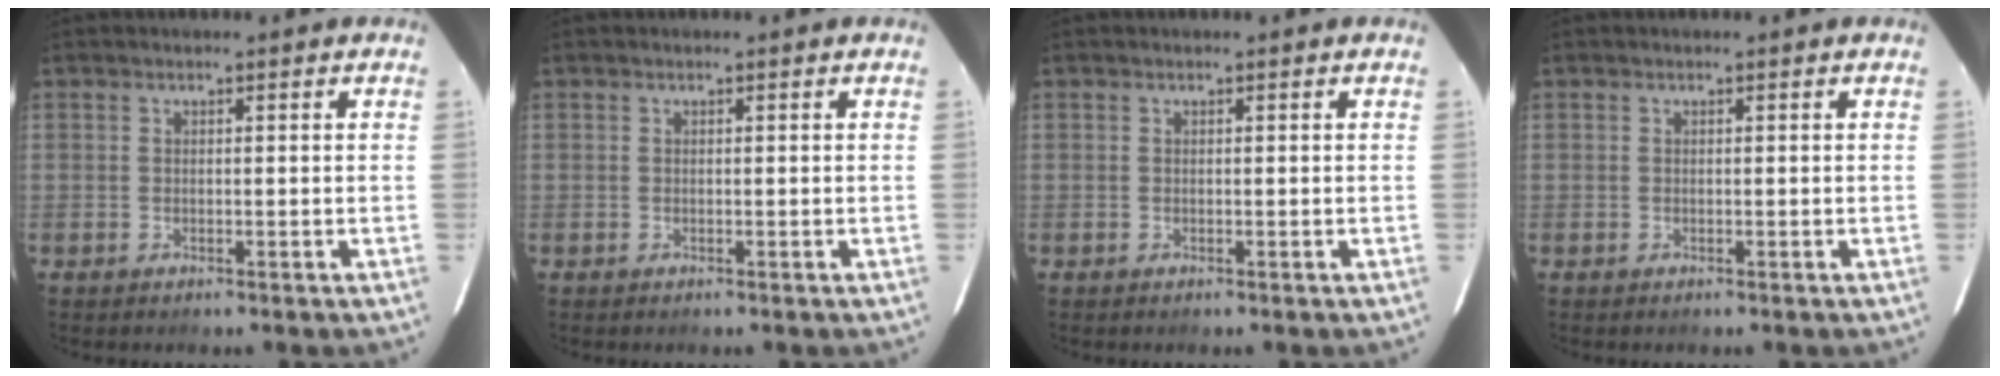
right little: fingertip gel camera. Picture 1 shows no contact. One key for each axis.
{"total": 0.0}
{"total": 0.0}
{"total": 0.0}